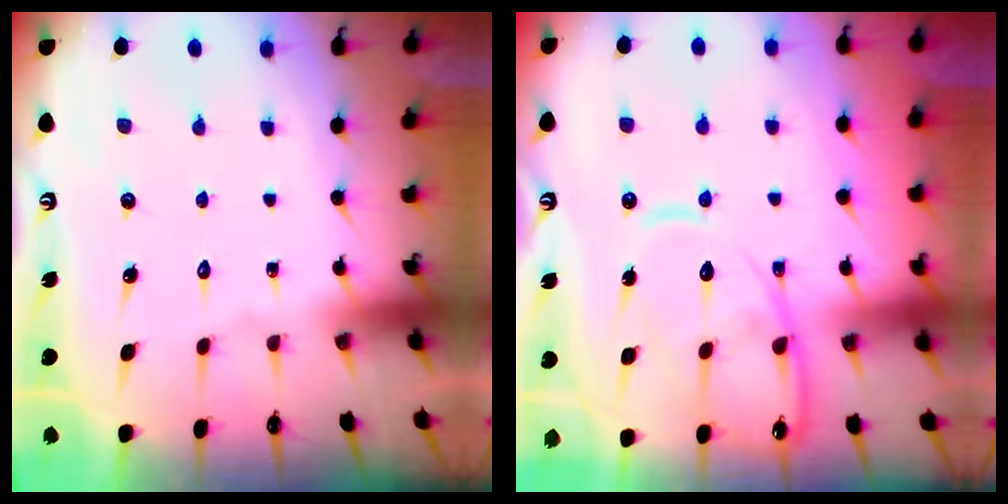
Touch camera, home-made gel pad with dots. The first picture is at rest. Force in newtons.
{"total": 13.6, "press": 13.5, "slide": 1.2}